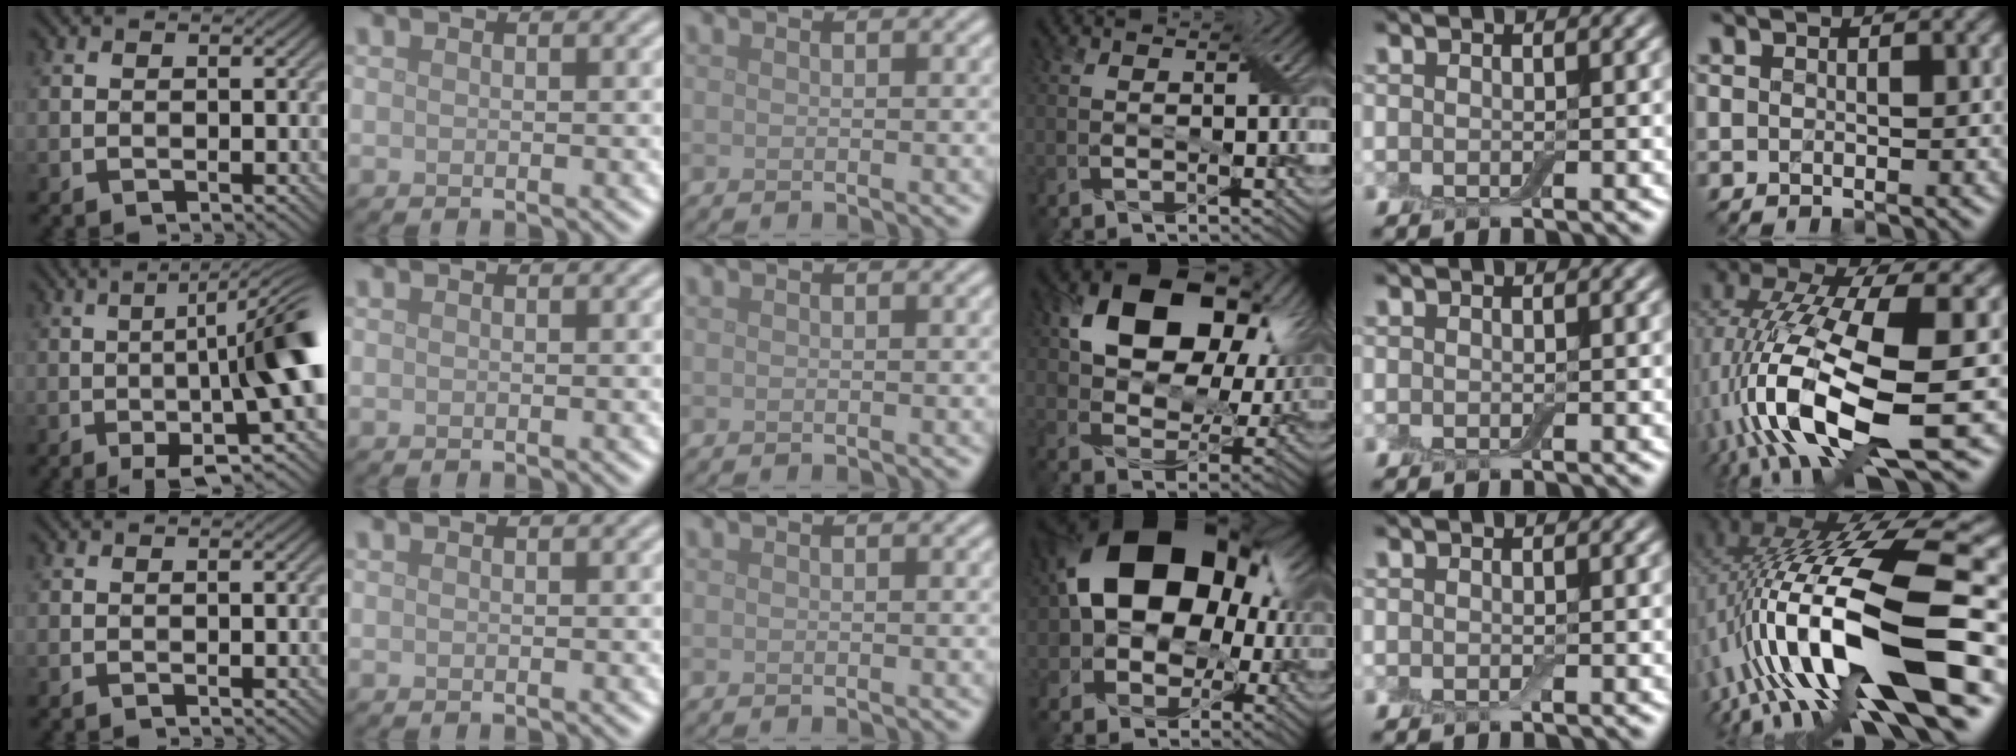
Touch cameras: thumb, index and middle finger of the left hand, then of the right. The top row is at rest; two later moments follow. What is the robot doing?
{"motion": "extract", "object": "airpods case & airpods"}